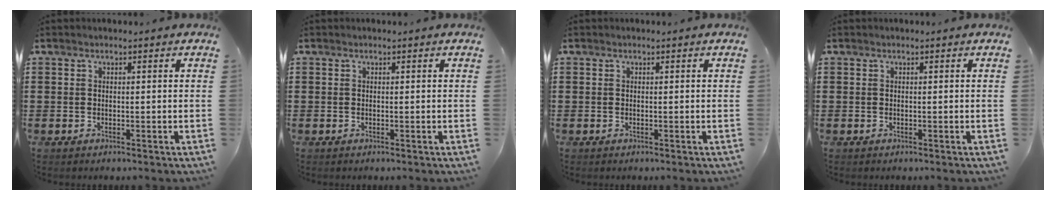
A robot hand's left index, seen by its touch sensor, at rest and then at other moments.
{"total": 0.0}
{"total": 0.0}
{"total": 0.0}